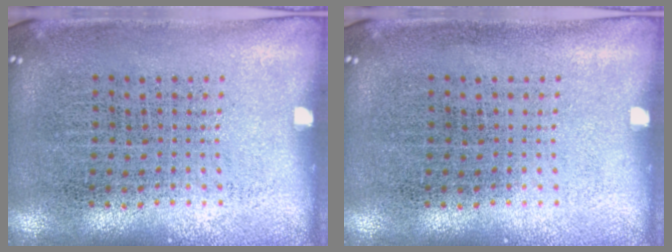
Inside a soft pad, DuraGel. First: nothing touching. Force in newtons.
{"total": 0.0}